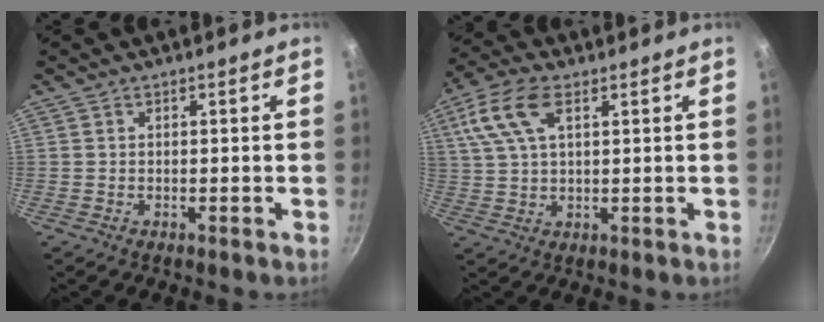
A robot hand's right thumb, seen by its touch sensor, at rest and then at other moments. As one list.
[{"total": 10.1, "force": [3.9, 5.0, 7.8], "torque": [-0.161, 0.014, 0.074]}]